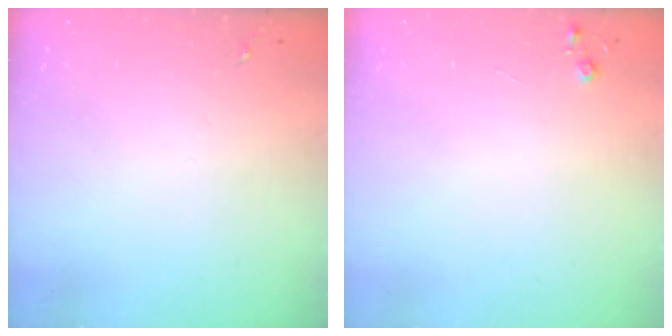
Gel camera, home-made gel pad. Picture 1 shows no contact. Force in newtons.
{"total": 3.6, "press": 3.6, "slide": 0.4}